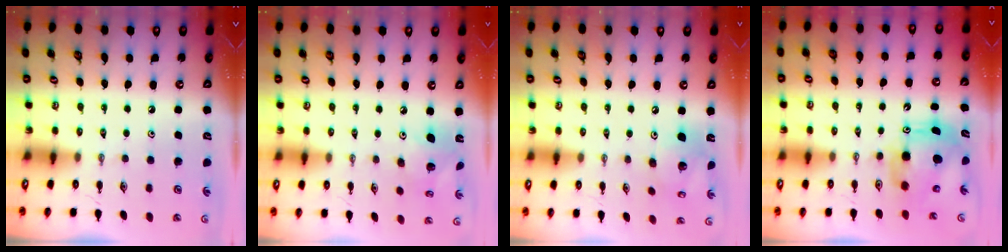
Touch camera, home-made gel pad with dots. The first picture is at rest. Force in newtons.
{"total": 9.2, "press": 9.2, "slide": 0.7}
{"total": 14.8, "press": 14.5, "slide": 3.0}
{"total": 11.1, "press": 11.0, "slide": 1.2}